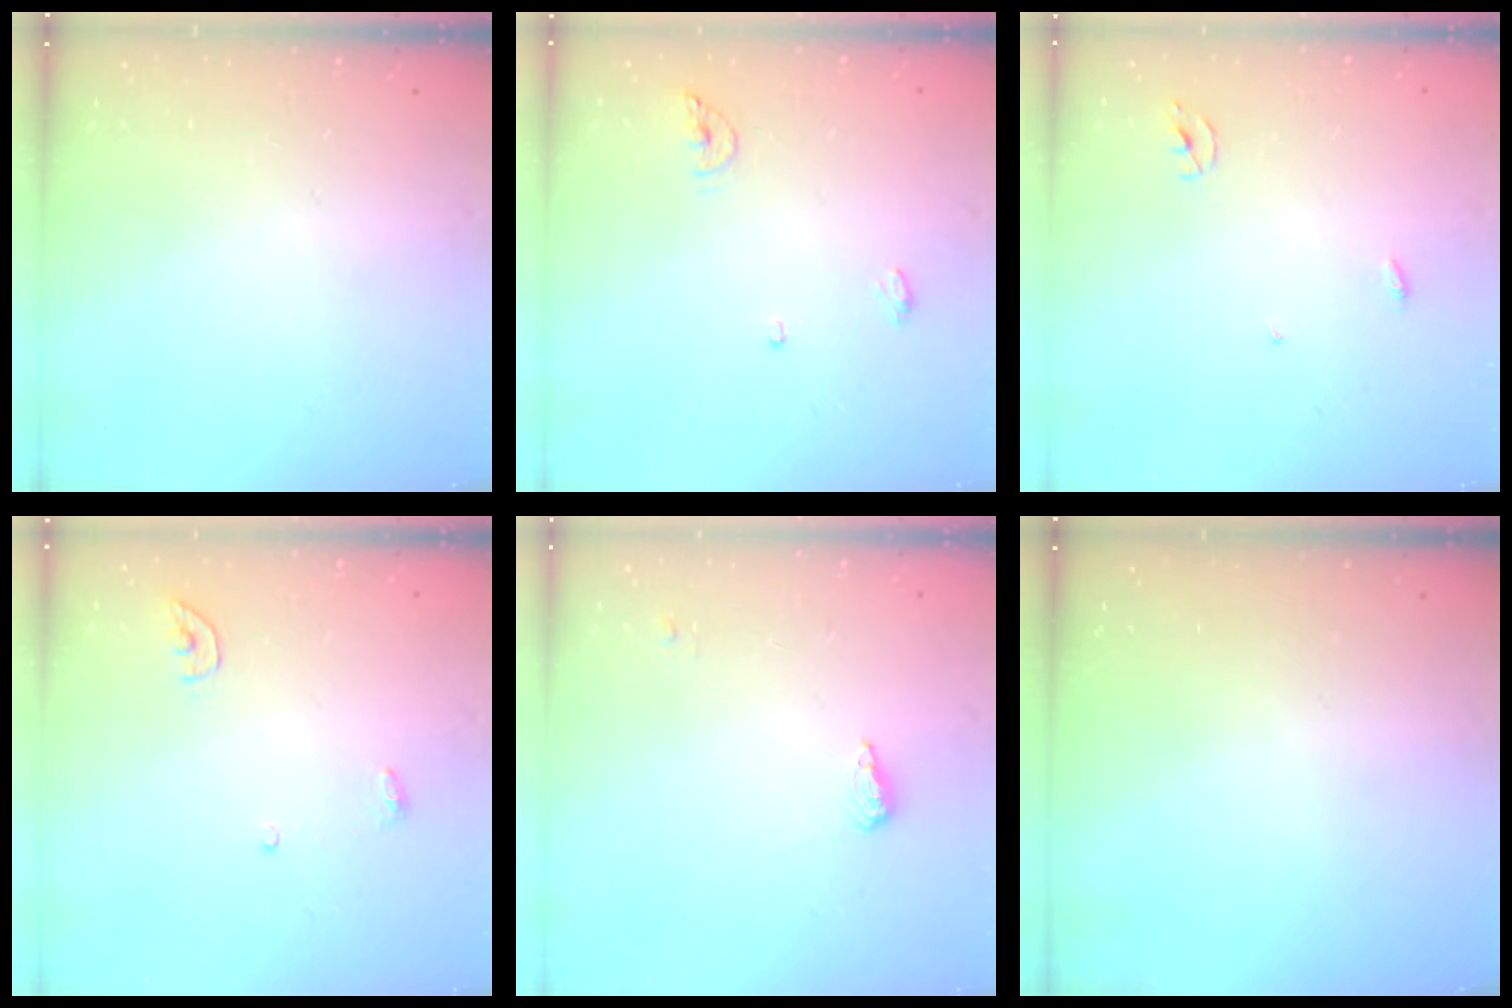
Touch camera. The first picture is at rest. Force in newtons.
{"total": 5.9, "press": 5.6, "slide": 1.7}
{"total": 2.3, "press": 2.3, "slide": 0.2}
{"total": 3.8, "press": 3.7, "slide": 0.3}
{"total": 5.0, "press": 4.9, "slide": 1.1}
{"total": 0.0}